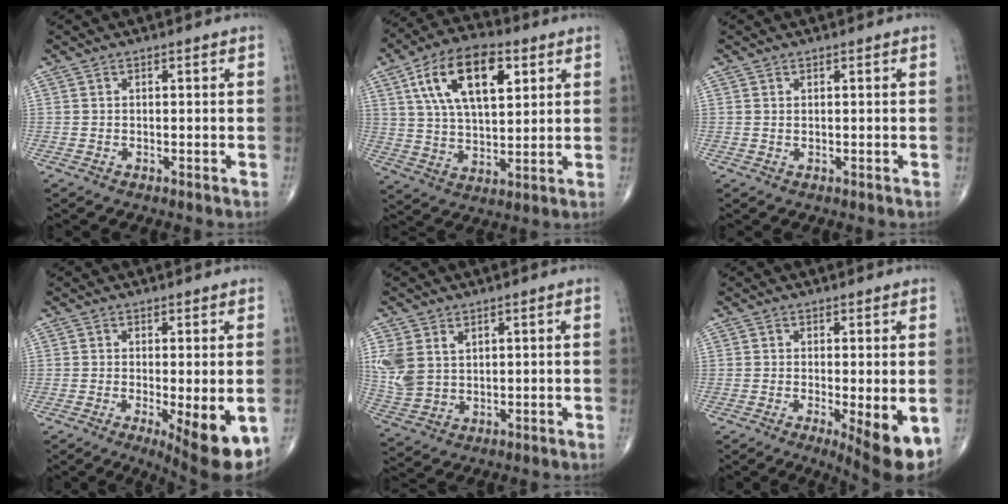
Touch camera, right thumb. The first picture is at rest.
{"total": 16.7, "force": [6.4, 8.3, 13.0], "torque": [-0.211, -0.008, 0.112]}
{"total": 0.0}
{"total": 10.2, "force": [-3.1, 2.7, 9.4], "torque": [-0.126, -0.023, -0.040]}
{"total": 8.2, "force": [2.6, 5.9, 5.1], "torque": [-0.109, -0.006, 0.066]}
{"total": 8.6, "force": [-2.5, 2.0, 8.0], "torque": [-0.111, -0.022, -0.034]}